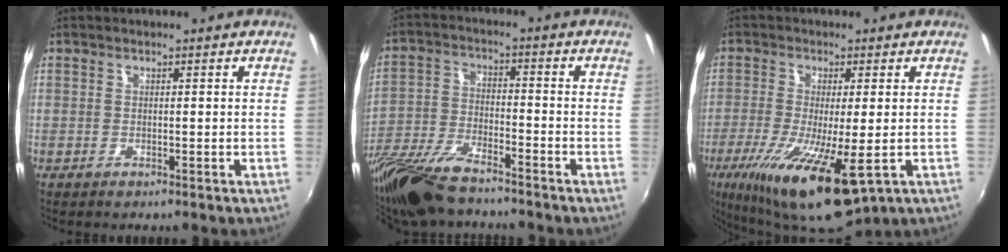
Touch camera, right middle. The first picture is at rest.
{"total": 17.1, "force": [-13.5, 4.7, 9.3], "torque": [-0.208, -0.036, -0.252]}
{"total": 17.4, "force": [-7.8, 4.4, 14.9], "torque": [-0.302, -0.068, -0.125]}